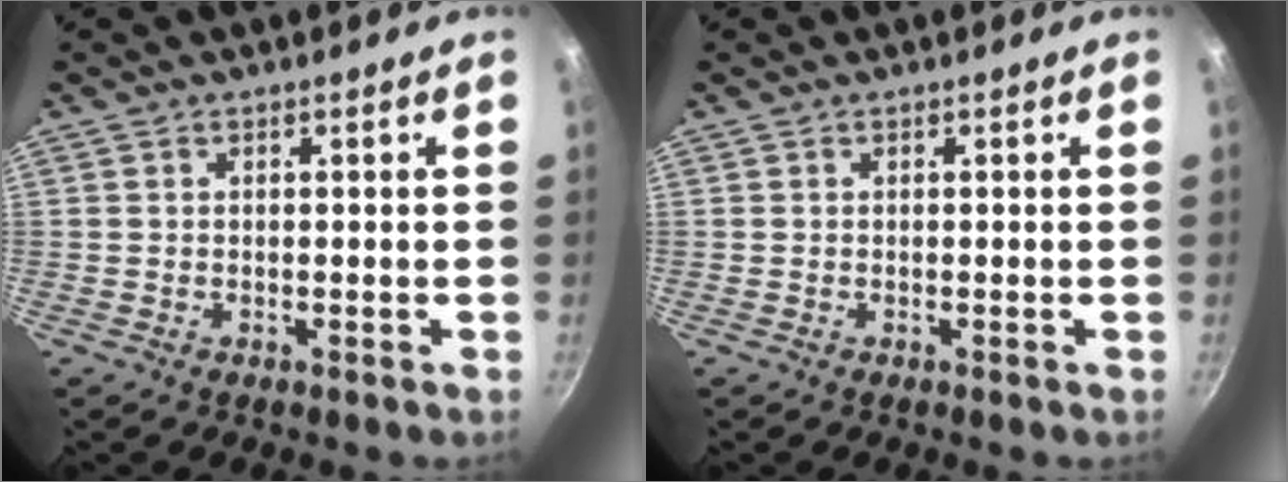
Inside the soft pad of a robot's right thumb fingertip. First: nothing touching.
{"total": 0.0}